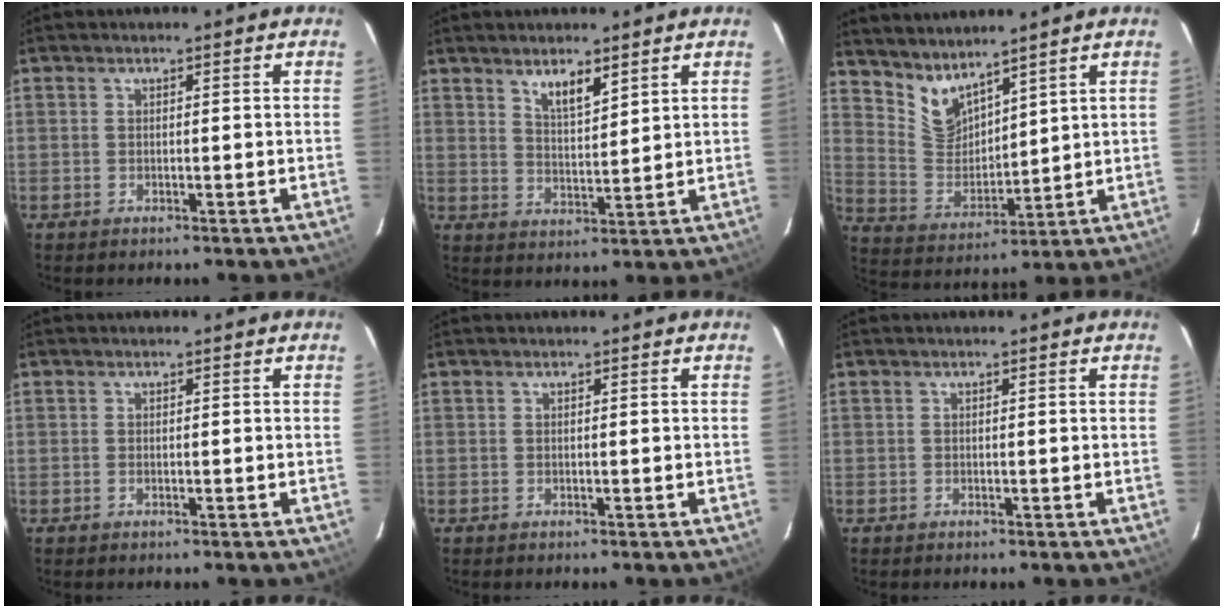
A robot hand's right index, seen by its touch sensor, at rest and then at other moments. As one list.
[{"total": 5.3, "force": [3.8, 1.5, 3.3], "torque": [-0.058, -0.002, 0.070]}, {"total": 7.8, "force": [6.7, 2.8, 2.9], "torque": [-0.059, -0.009, 0.146]}, {"total": 0.0}, {"total": 0.0}, {"total": 0.0}]